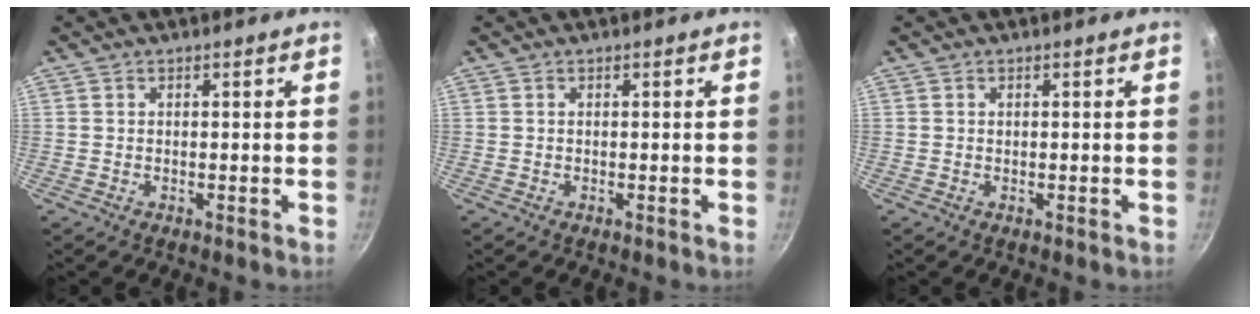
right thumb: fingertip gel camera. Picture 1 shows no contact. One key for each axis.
{"total": 0.0}
{"total": 0.0}